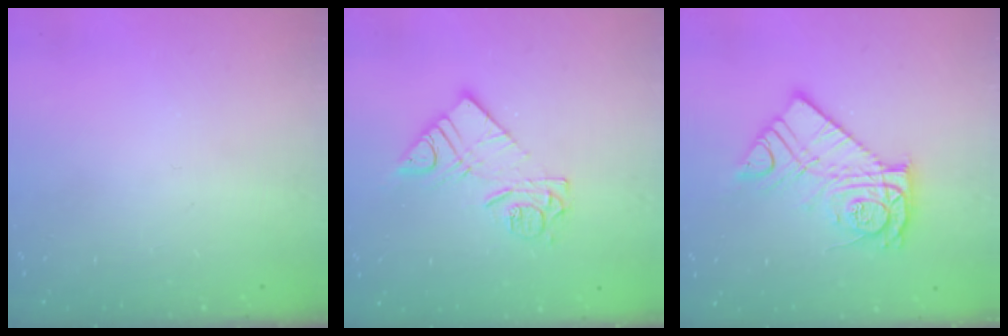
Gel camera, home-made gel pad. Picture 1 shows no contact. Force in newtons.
{"total": 10.5, "press": 10.5, "slide": 0.8}
{"total": 13.7, "press": 13.7, "slide": 1.4}